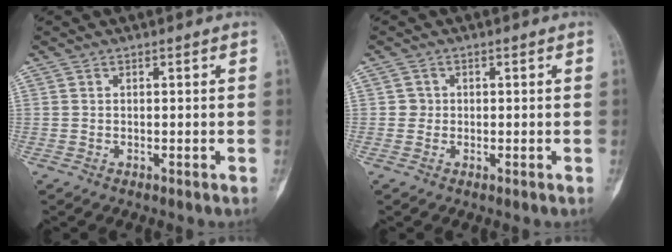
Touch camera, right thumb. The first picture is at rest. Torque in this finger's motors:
{"motor_torque": [-0.14, 0.03, 0.23, -0.17, -0.02]}